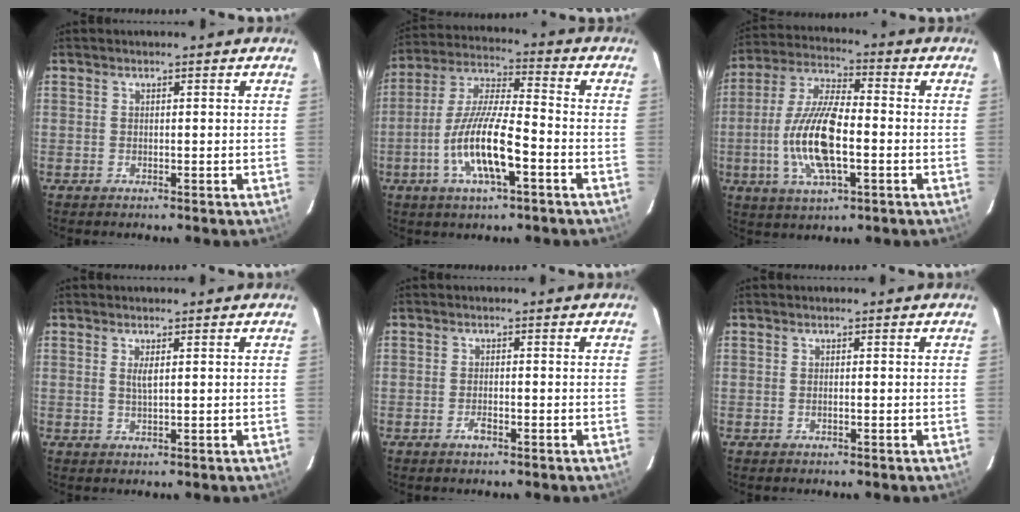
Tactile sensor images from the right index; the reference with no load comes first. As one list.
[{"total": 13.5, "force": [-5.3, 3.1, 12.1], "torque": [-0.248, -0.007, -0.102]}, {"total": 15.0, "force": [-3.2, 5.3, 13.6], "torque": [-0.284, -0.001, -0.063]}, {"total": 1.6, "force": [0.5, 0.2, 1.5], "torque": [-0.028, -0.001, 0.008]}, {"total": 1.9, "force": [-1.2, 0.7, 1.3], "torque": [-0.028, 0.000, -0.022]}, {"total": 0.0}]